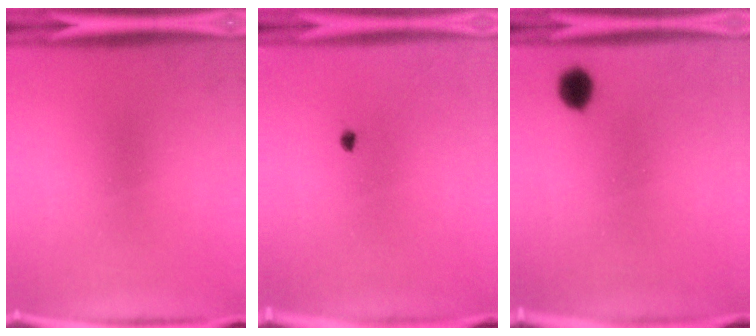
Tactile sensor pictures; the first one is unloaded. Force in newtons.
{"total": 0.7}
{"total": 5.1}